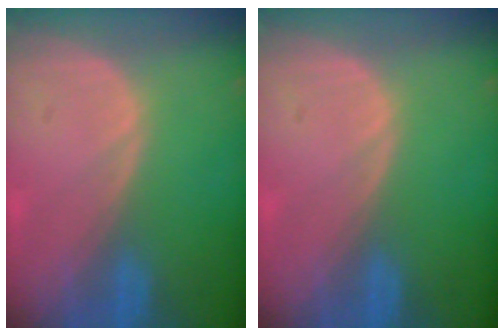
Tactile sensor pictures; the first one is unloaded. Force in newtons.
{"total": 0.0}